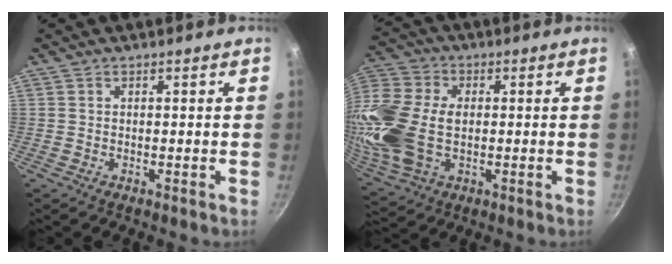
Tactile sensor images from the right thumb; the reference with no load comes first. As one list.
[{"total": 21.2, "force": [-0.7, 14.4, 15.5], "torque": [-0.350, 0.018, -0.013]}]